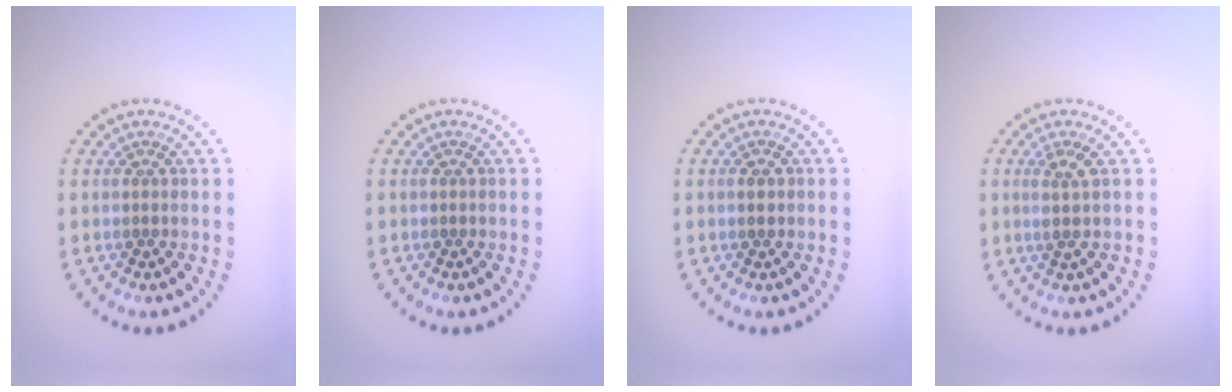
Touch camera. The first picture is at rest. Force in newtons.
{"total": 0.0}
{"total": 1.3, "press": 1.3, "slide": 0.1}
{"total": 1.6, "press": 1.2, "slide": 1.0}